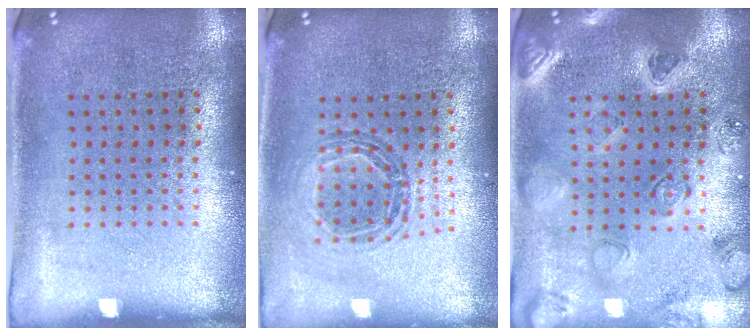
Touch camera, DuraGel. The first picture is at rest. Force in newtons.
{"total": 0.9, "press": 0.9, "slide": 0.2}
{"total": 1.4, "press": 1.4, "slide": 0.2}